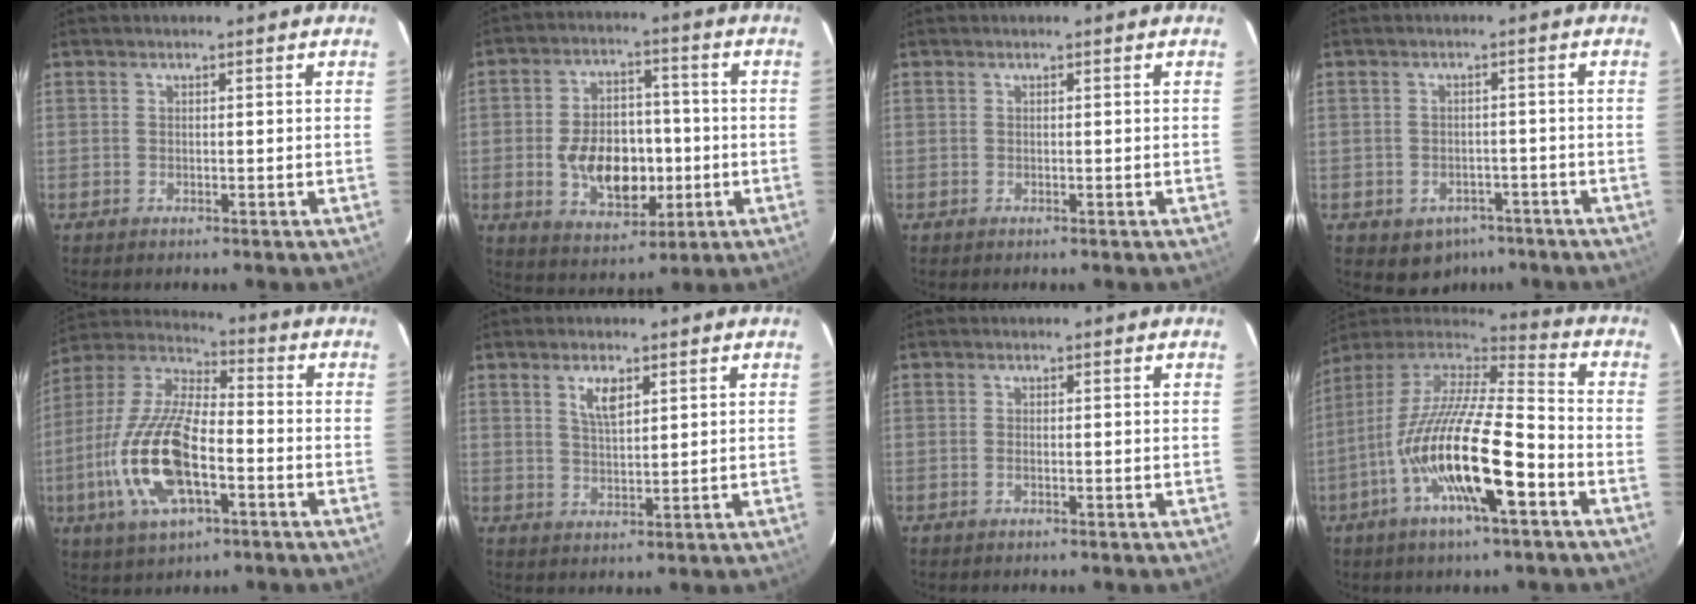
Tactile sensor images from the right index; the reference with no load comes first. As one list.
[{"total": 13.3, "force": [-2.3, 8.6, 9.9], "torque": [-0.190, 0.010, -0.020]}, {"total": 0.0}, {"total": 6.0, "force": [-3.7, 4.5, 1.6], "torque": [-0.036, 0.014, -0.034]}, {"total": 18.7, "force": [-5.5, 7.5, 16.2], "torque": [-0.348, -0.009, -0.106]}, {"total": 4.3, "force": [2.2, 1.7, 3.3], "torque": [-0.059, 0.002, 0.041]}, {"total": 0.6, "force": [-0.3, 0.1, 0.5], "torque": [-0.011, 0.000, -0.005]}, {"total": 20.8, "force": [-8.3, 4.7, 18.5], "torque": [-0.336, -0.034, -0.160]}]